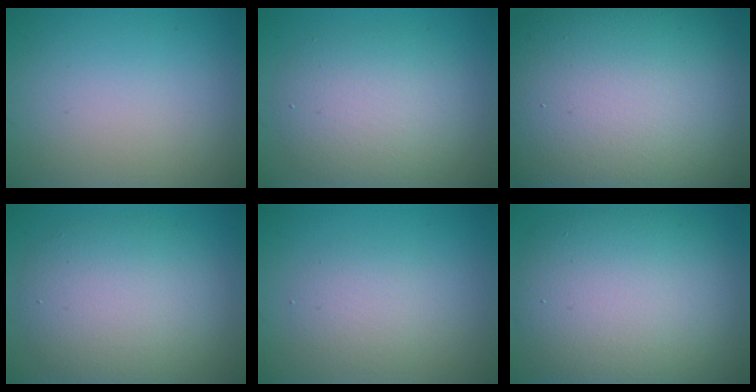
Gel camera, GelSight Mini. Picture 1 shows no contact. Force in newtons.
{"total": 5.4, "press": 5.3, "slide": 0.2}
{"total": 19.9, "press": 19.8, "slide": 1.2}
{"total": 6.9, "press": 6.9, "slide": 0.4}
{"total": 2.5, "press": 2.5, "slide": 0.1}
{"total": 11.4, "press": 11.4, "slide": 0.8}